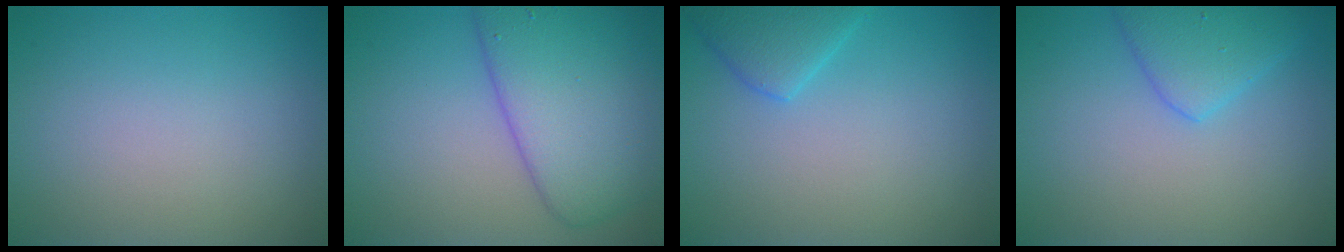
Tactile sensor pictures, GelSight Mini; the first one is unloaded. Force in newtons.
{"total": 7.9, "press": 7.9, "slide": 0.2}
{"total": 2.8, "press": 2.8, "slide": 0.3}
{"total": 3.3, "press": 3.3, "slide": 0.2}